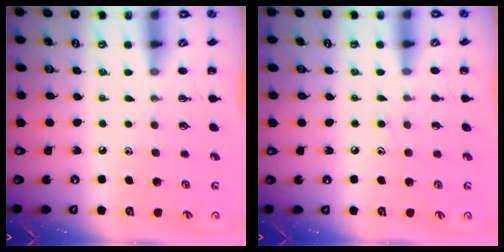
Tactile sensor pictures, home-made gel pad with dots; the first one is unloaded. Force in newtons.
{"total": 6.3, "press": 5.9, "slide": 2.3}